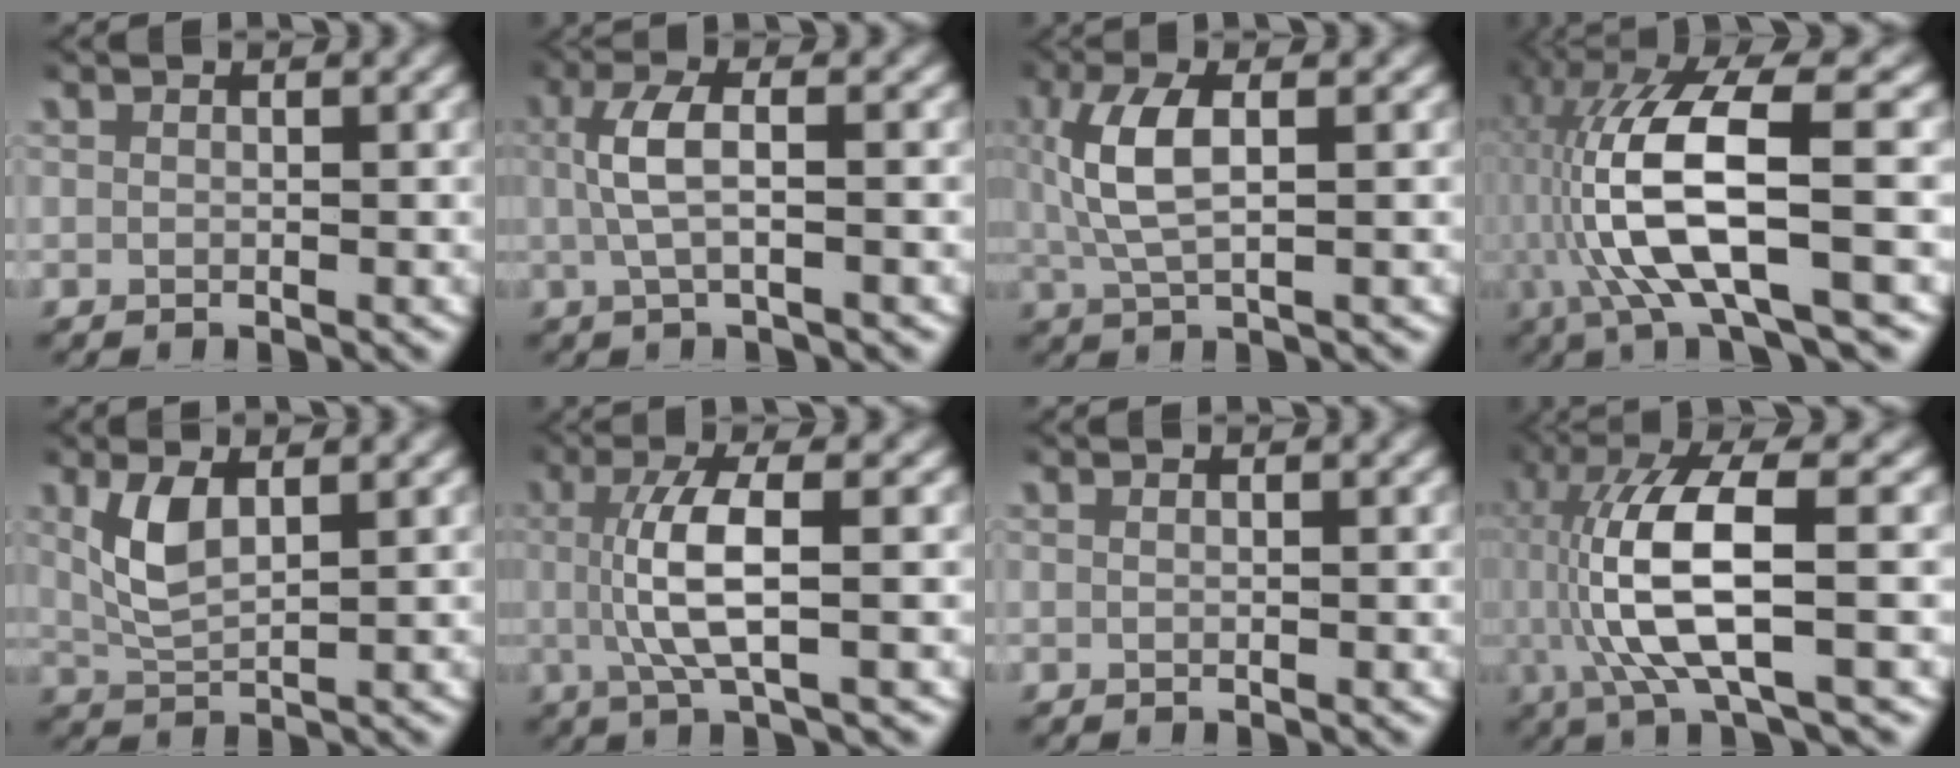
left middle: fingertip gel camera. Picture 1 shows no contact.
{"total": 3.5, "force": [0.2, 0.8, 3.4], "torque": [-0.069, 0.009, 0.000]}
{"total": 4.8, "force": [0.8, 1.7, 4.4], "torque": [-0.095, 0.005, 0.016]}
{"total": 10.2, "force": [0.3, 3.8, 9.4], "torque": [-0.188, -0.001, 0.008]}
{"total": 3.3, "force": [1.4, 1.4, 2.7], "torque": [-0.064, -0.004, 0.033]}
{"total": 5.1, "force": [0.2, 0.9, 5.0], "torque": [-0.099, 0.004, 0.001]}
{"total": 0.0}
{"total": 8.4, "force": [0.6, 2.5, 8.0], "torque": [-0.157, 0.008, 0.009]}